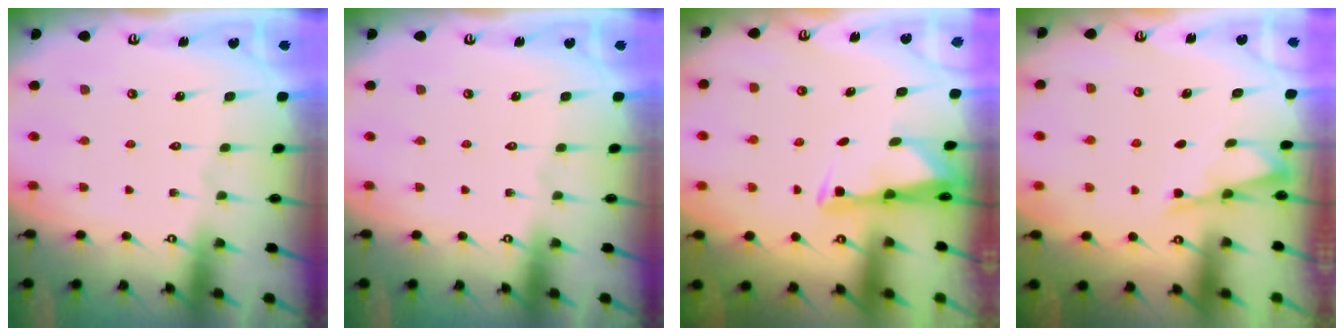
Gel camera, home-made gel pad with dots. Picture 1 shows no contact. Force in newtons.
{"total": 0.0}
{"total": 2.7, "press": 2.7, "slide": 0.4}
{"total": 2.4, "press": 2.4, "slide": 0.4}